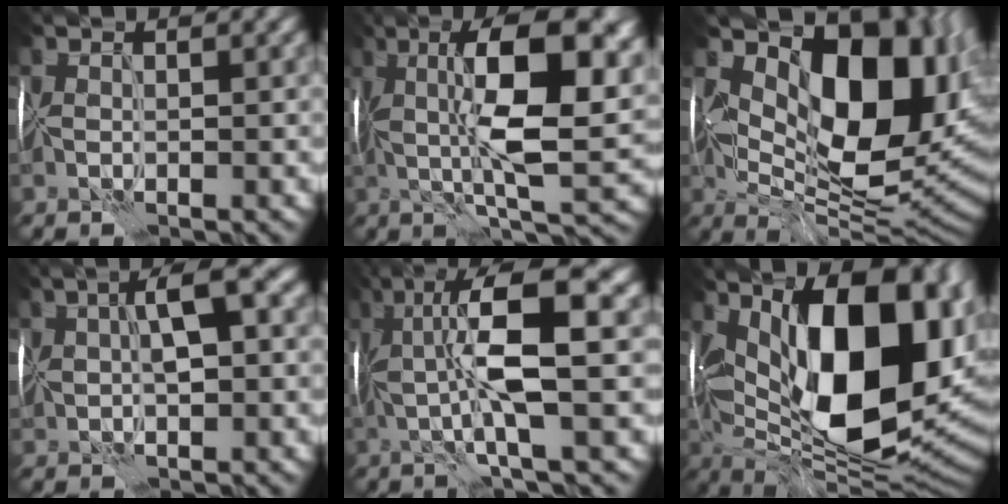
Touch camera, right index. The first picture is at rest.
{"total": 11.1, "force": [1.8, 3.4, 10.4], "torque": [-0.165, 0.004, 0.032]}
{"total": 13.9, "force": [3.9, 8.4, 10.3], "torque": [-0.135, 0.000, 0.073]}
{"total": 5.8, "force": [1.4, 2.7, 5.0], "torque": [-0.085, 0.016, 0.021]}
{"total": 7.9, "force": [1.1, 1.0, 7.8], "torque": [-0.135, 0.017, 0.022]}
{"total": 18.0, "force": [2.6, 9.0, 15.4], "torque": [-0.222, 0.014, 0.044]}